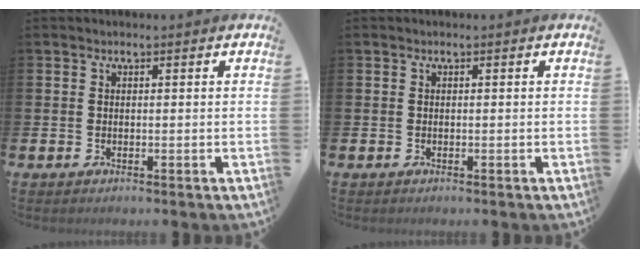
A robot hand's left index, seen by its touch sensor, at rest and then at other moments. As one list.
[{"total": 0.0}]